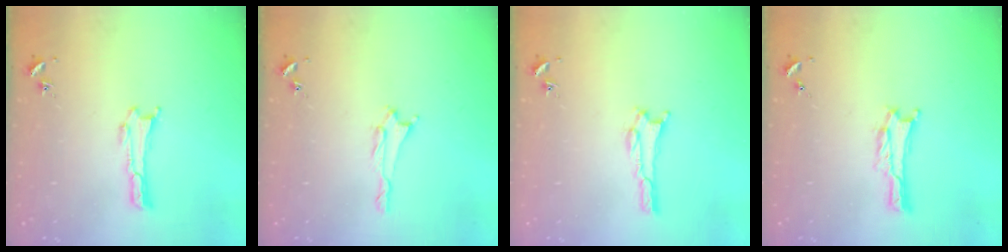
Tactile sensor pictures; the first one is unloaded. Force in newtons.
{"total": 1.3, "press": 1.3, "slide": 0.1}
{"total": 1.5, "press": 1.5, "slide": 0.2}
{"total": 1.0, "press": 1.0, "slide": 0.1}